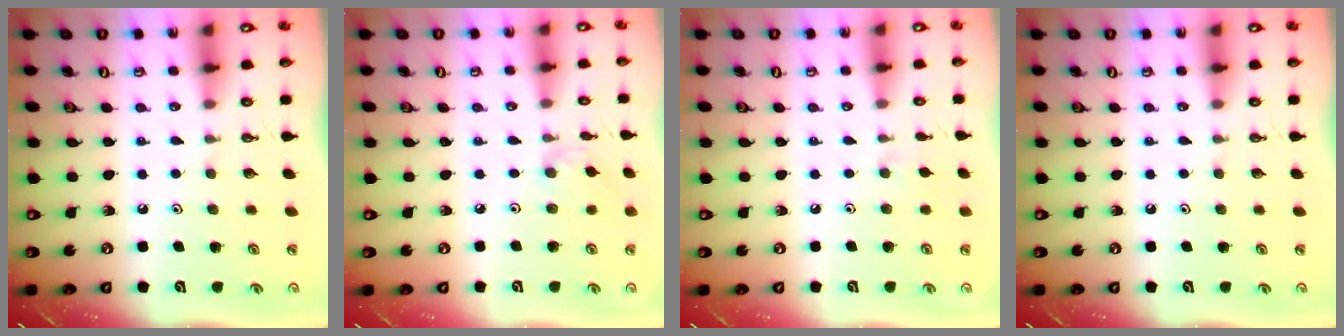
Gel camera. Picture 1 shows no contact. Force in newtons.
{"total": 2.0, "press": 1.9, "slide": 0.5}
{"total": 2.2, "press": 2.1, "slide": 0.4}
{"total": 0.0}